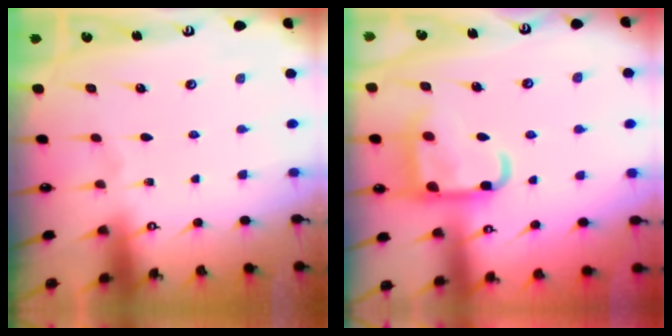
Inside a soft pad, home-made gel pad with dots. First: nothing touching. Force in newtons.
{"total": 13.4, "press": 13.3, "slide": 1.4}